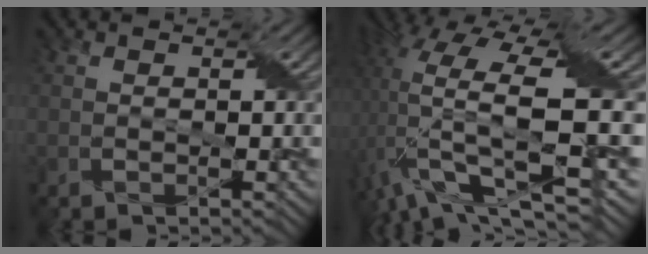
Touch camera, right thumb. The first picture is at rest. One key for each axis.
{"total": 17.2, "fx": -0.5, "fy": 5.9, "fz": 16.2, "tx": -0.329, "ty": -0.012, "tz": 0.001}